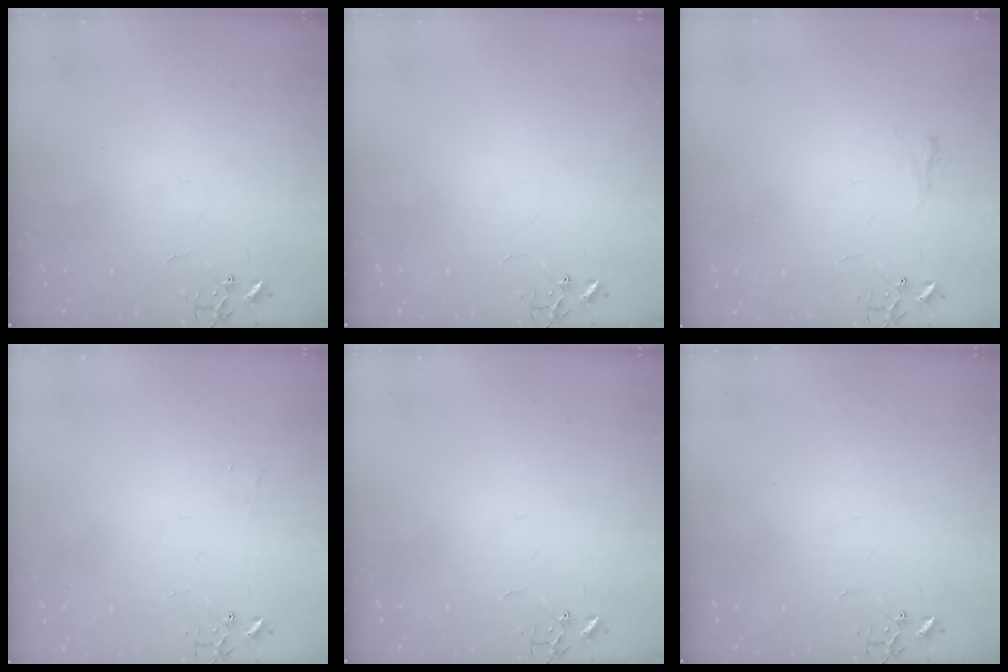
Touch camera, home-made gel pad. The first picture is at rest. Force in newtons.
{"total": 0.0}
{"total": 7.9, "press": 7.8, "slide": 1.0}
{"total": 3.9, "press": 3.9, "slide": 0.6}
{"total": 0.0}
{"total": 0.0}